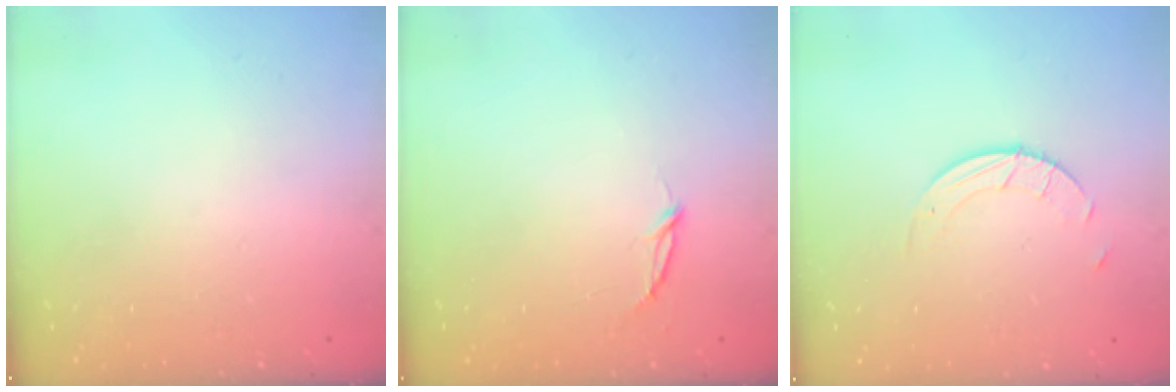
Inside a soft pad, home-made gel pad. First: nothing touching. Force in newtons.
{"total": 2.8, "press": 2.8, "slide": 0.3}
{"total": 2.7, "press": 2.7, "slide": 0.3}